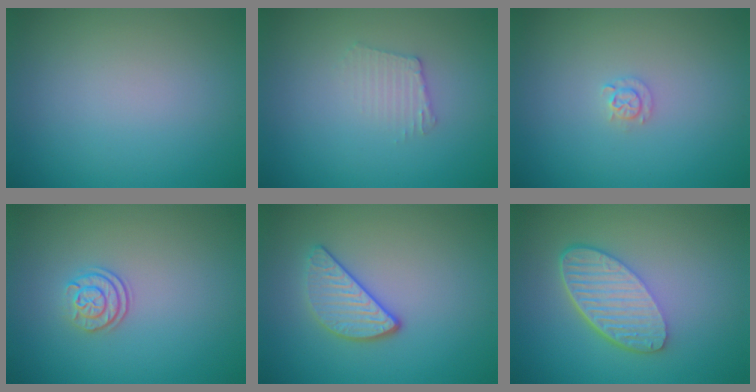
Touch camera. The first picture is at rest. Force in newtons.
{"total": 1.7, "press": 1.7, "slide": 0.2}
{"total": 1.1, "press": 1.1, "slide": 0.2}
{"total": 2.1, "press": 1.7, "slide": 1.3}
{"total": 3.0, "press": 2.6, "slide": 1.3}
{"total": 5.6, "press": 4.0, "slide": 3.9}